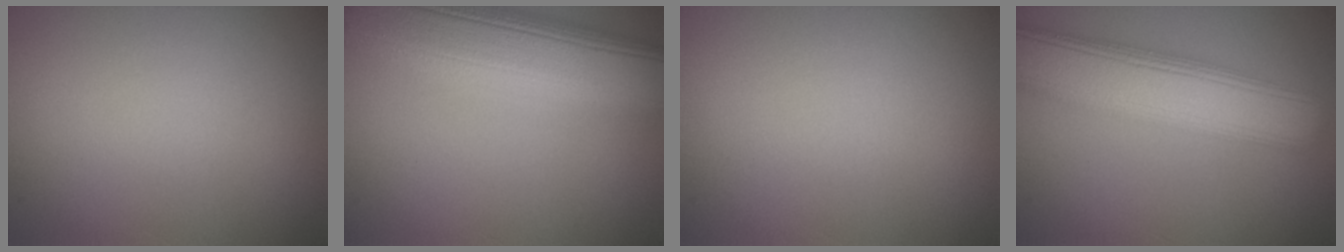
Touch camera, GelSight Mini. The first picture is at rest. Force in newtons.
{"total": 12.0, "press": 11.9, "slide": 1.0}
{"total": 0.0}
{"total": 8.6, "press": 8.6, "slide": 0.6}